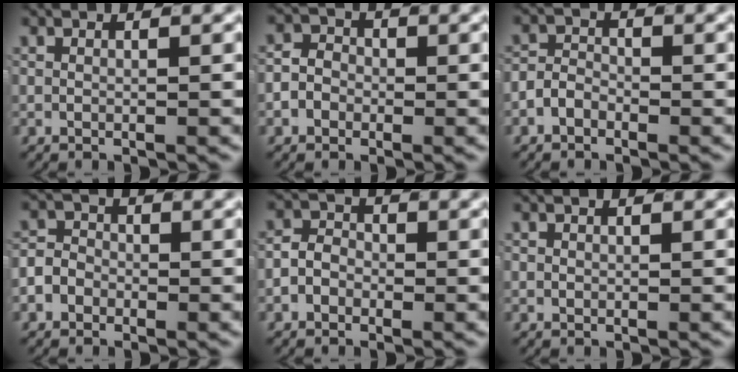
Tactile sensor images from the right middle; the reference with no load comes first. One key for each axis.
{"total": 3.0, "fx": -0.8, "fy": 2.7, "fz": 1.2, "tx": -0.011, "ty": 0.000, "tz": -0.021}
{"total": 2.1, "fx": -1.2, "fy": 1.5, "fz": 0.8, "tx": -0.005, "ty": 0.003, "tz": -0.028}
{"total": 3.5, "fx": -1.1, "fy": 3.0, "fz": 1.4, "tx": -0.022, "ty": 0.002, "tz": -0.026}
{"total": 2.7, "fx": -0.9, "fy": 2.2, "fz": 1.2, "tx": -0.012, "ty": 0.000, "tz": -0.022}
{"total": 0.0}